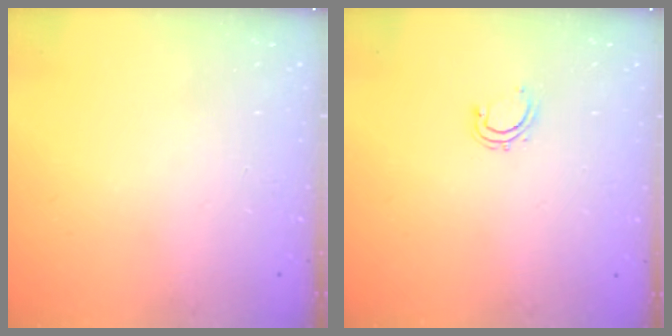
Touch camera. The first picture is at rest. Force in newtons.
{"total": 4.2, "press": 4.1, "slide": 0.9}